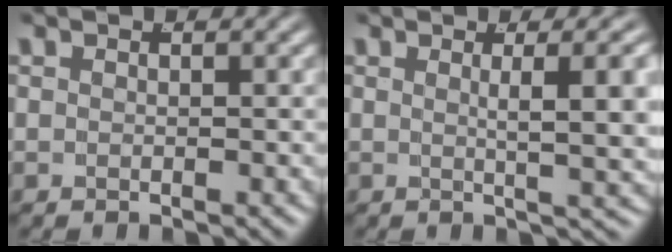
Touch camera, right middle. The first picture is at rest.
{"total": 4.5, "force": [1.3, -0.2, 4.4], "torque": [-0.048, 0.003, 0.020]}